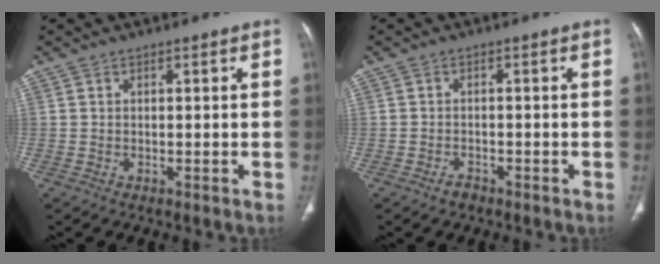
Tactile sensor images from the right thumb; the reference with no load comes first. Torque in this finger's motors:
{"motor_torque": [-0.19, 0.13, -0.24, 0.19, 0.04]}